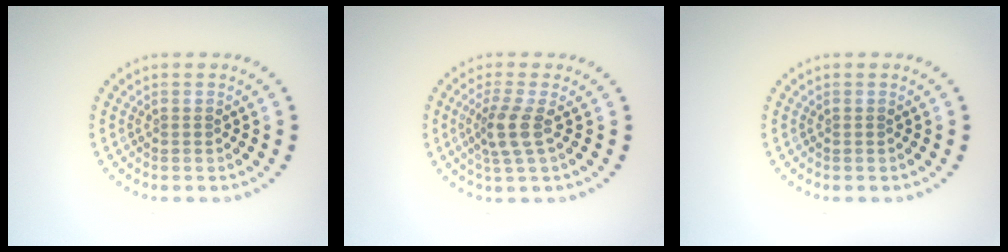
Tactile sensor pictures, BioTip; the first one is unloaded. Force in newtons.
{"total": 2.8, "press": 2.1, "slide": 1.9}
{"total": 0.0}